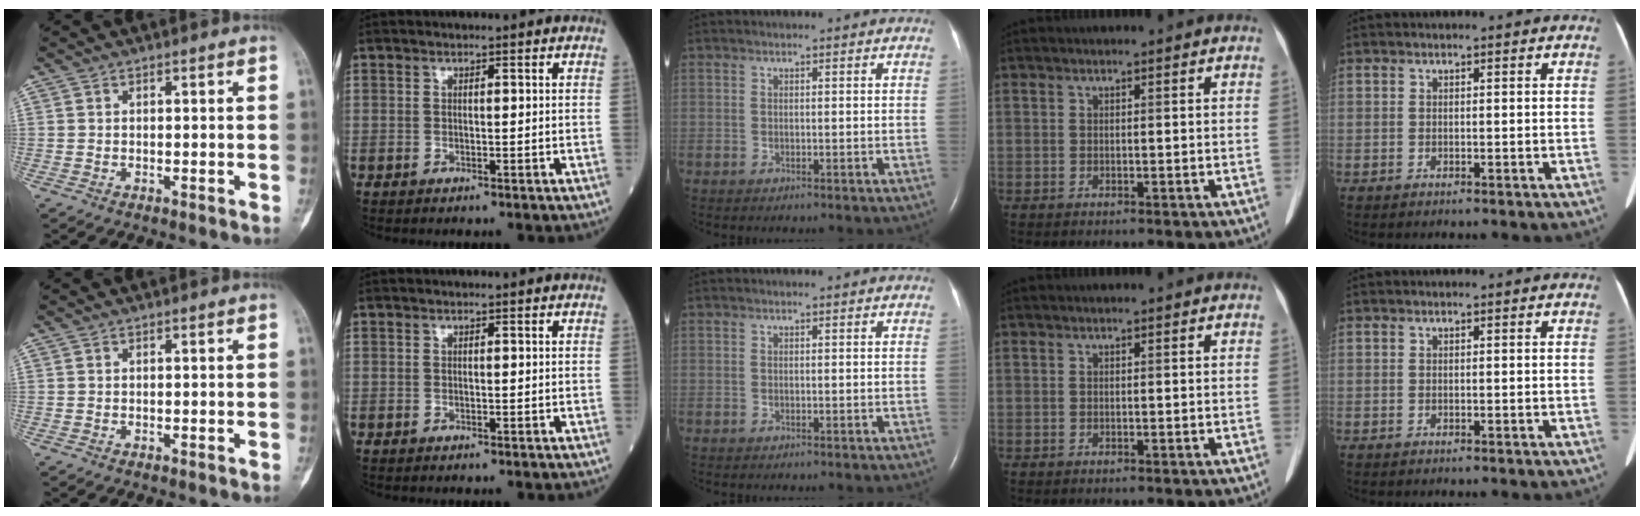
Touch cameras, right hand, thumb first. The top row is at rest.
{}